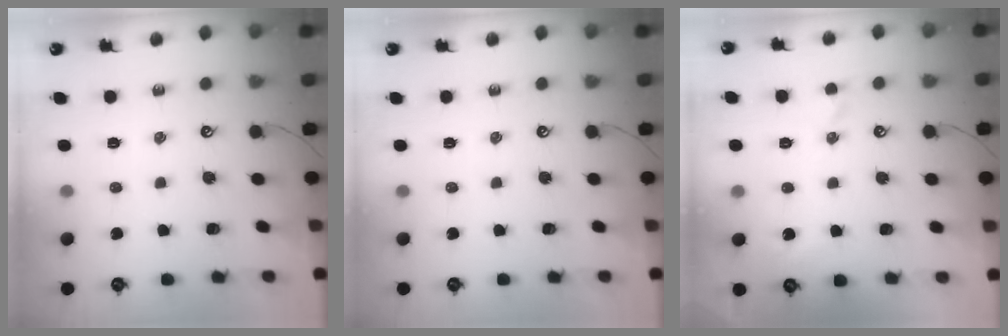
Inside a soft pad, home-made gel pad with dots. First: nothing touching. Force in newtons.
{"total": 0.0}
{"total": 2.1, "press": 2.0, "slide": 0.6}